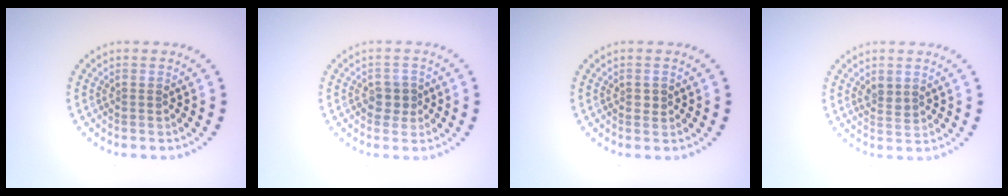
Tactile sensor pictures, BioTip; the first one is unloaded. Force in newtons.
{"total": 1.5, "press": 1.4, "slide": 0.6}
{"total": 0.8, "press": 0.8, "slide": 0.1}
{"total": 1.5, "press": 1.4, "slide": 0.6}